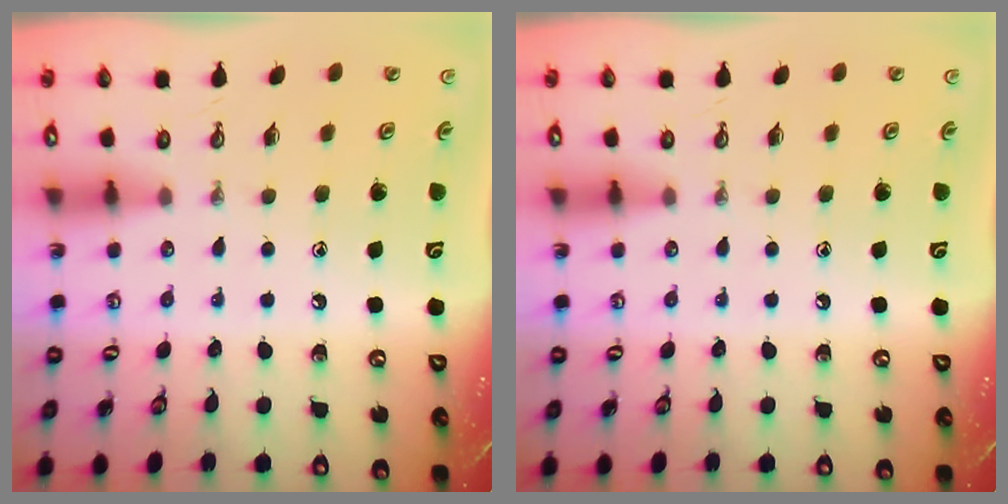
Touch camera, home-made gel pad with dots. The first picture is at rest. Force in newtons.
{"total": 0.0}